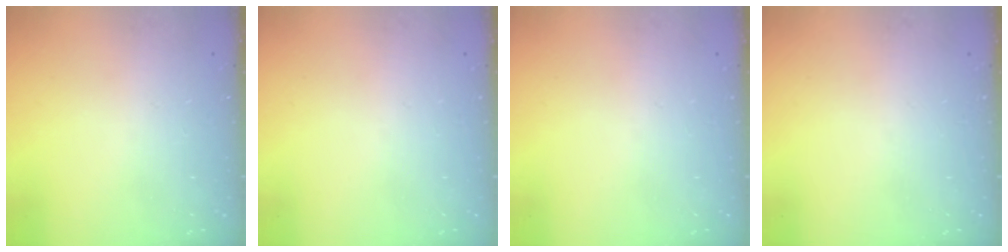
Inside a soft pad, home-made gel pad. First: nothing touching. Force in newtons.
{"total": 0.0}
{"total": 0.0}
{"total": 0.0}